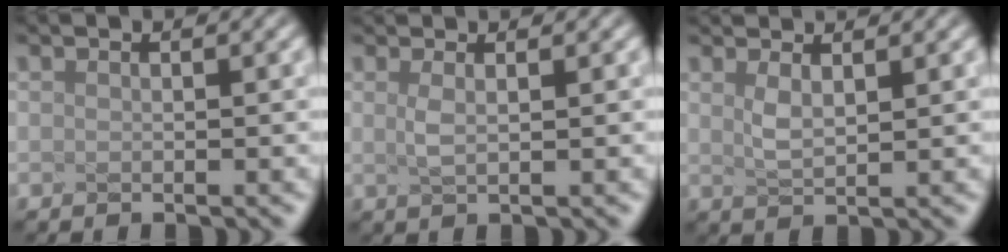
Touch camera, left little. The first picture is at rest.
{"total": 0.6, "force": [-0.2, -0.5, 0.4], "torque": [-0.036, -0.005, 0.018]}
{"total": 0.9, "force": [0.5, -0.6, 0.3], "torque": [-0.037, -0.001, 0.043]}